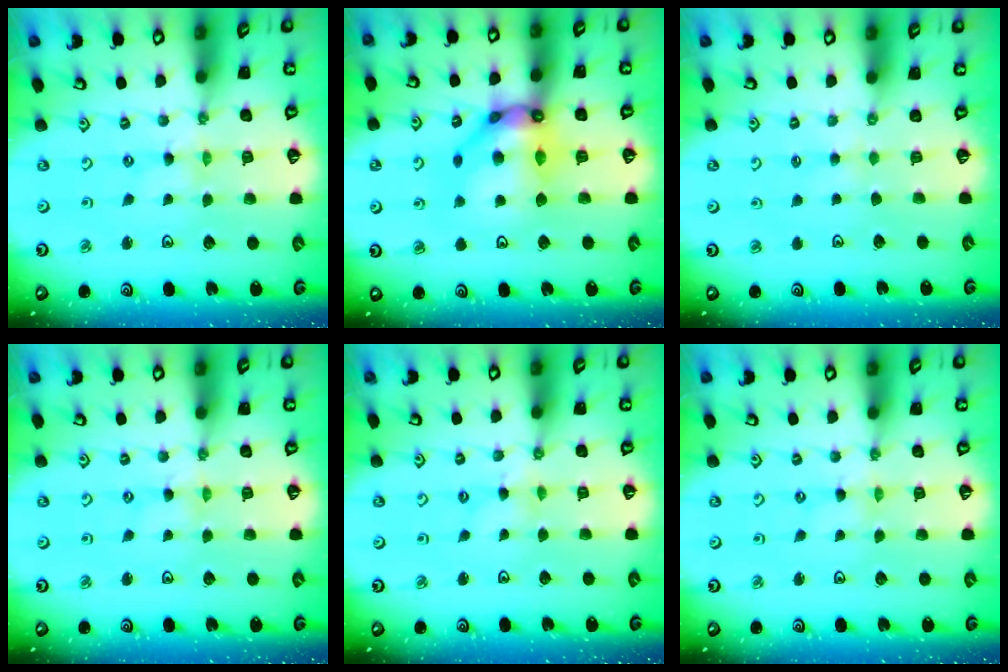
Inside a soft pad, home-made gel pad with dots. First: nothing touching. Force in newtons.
{"total": 14.1, "press": 14.0, "slide": 1.4}
{"total": 1.9, "press": 1.9, "slide": 0.3}
{"total": 0.0}
{"total": 0.6, "press": 0.6, "slide": 0.2}
{"total": 0.0}